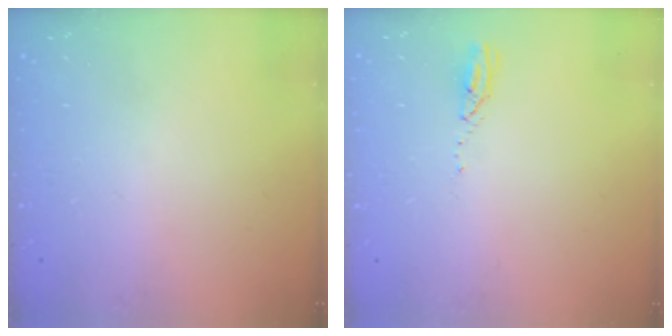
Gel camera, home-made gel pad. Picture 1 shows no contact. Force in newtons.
{"total": 3.2, "press": 3.2, "slide": 0.3}